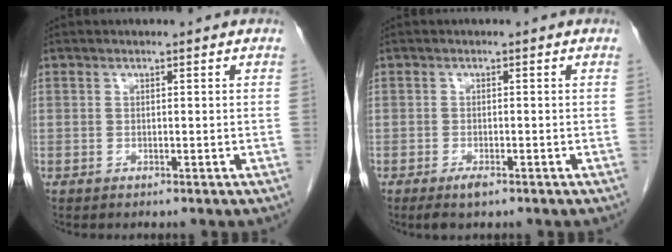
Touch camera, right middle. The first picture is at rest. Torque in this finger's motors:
{"motor_torque": [0.39, -0.24, 0.01, 0.02]}